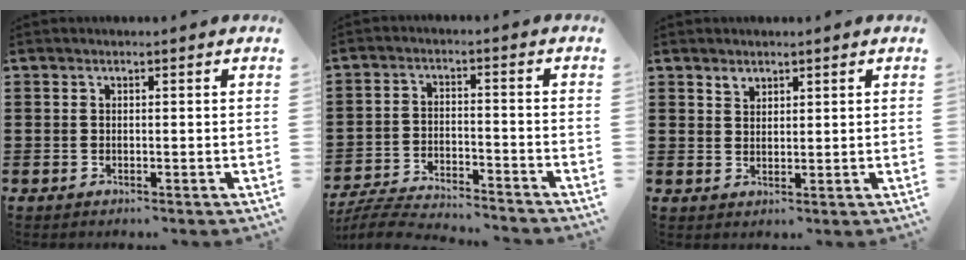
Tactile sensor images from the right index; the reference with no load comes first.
{"total": 6.0, "force": [-5.9, 0.0, 1.1], "torque": [-0.034, -0.004, -0.121]}
{"total": 1.6, "force": [1.3, 0.8, 0.2], "torque": [-0.008, 0.001, 0.026]}